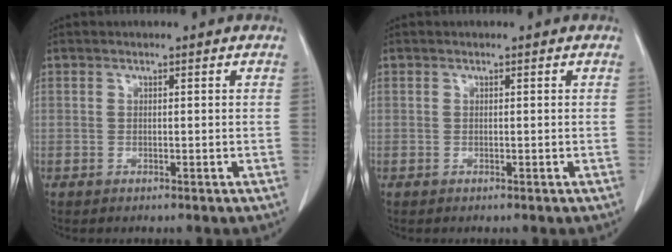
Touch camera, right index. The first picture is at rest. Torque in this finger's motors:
{"motor_torque": [0.00, 0.00, 0.00, 0.00]}